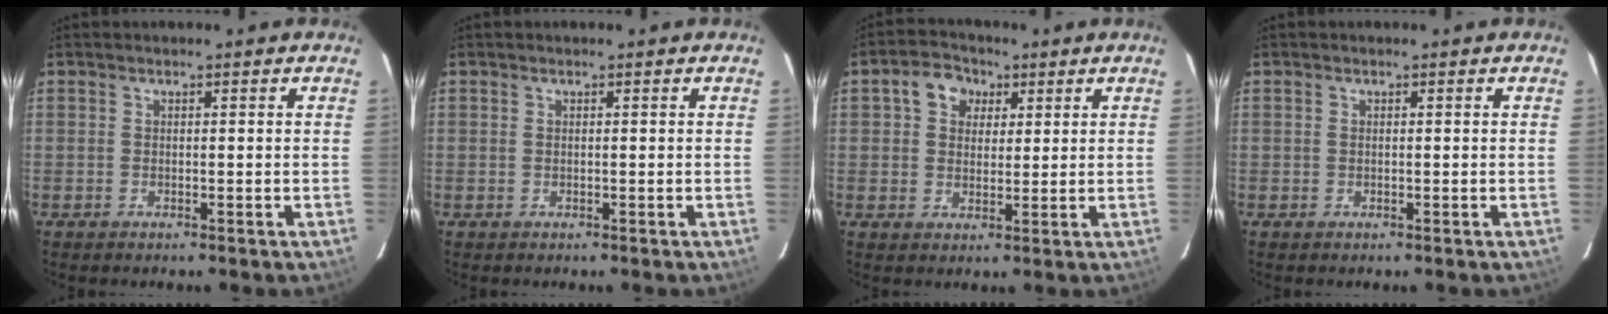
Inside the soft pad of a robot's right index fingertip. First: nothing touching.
{"total": 0.0}
{"total": 6.0, "force": [2.4, 4.9, 2.6], "torque": [-0.045, 0.020, 0.039]}
{"total": 0.0}